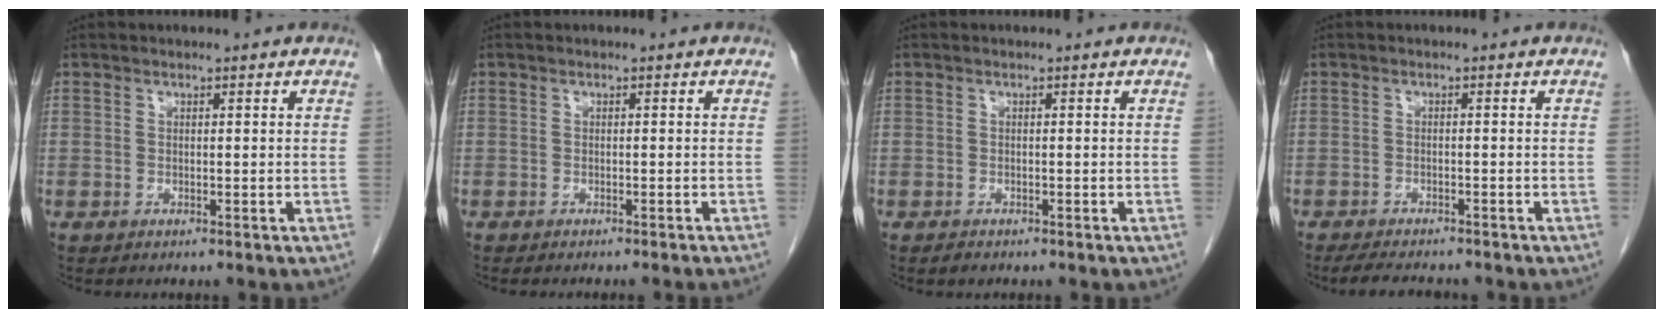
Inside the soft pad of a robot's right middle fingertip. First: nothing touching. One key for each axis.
{"total": 3.3, "fx": -2.9, "fy": -0.6, "fz": 1.5, "tx": -0.012, "ty": 0.003, "tz": -0.037}
{"total": 0.9, "fx": -0.8, "fy": 0.4, "fz": 0.4, "tx": -0.011, "ty": -0.001, "tz": -0.011}
{"total": 6.1, "fx": -5.4, "fy": 1.3, "fz": 2.5, "tx": -0.040, "ty": -0.011, "tz": -0.081}